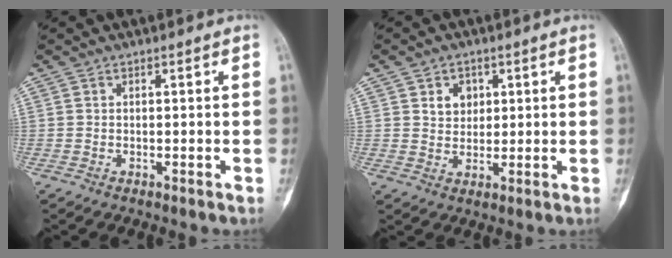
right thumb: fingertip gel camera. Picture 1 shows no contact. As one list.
[{"total": 4.5, "force": [1.5, 3.7, 2.1], "torque": [-0.004, -0.006, 0.025]}]